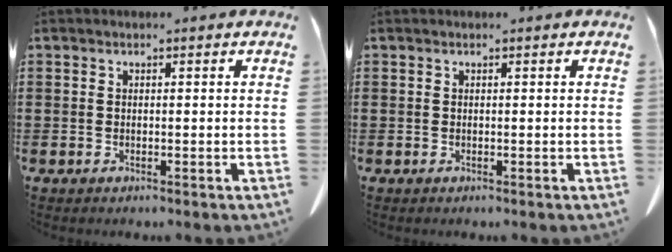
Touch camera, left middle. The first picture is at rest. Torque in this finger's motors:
{"motor_torque": [-0.70, 0.87, -0.03, -0.01]}